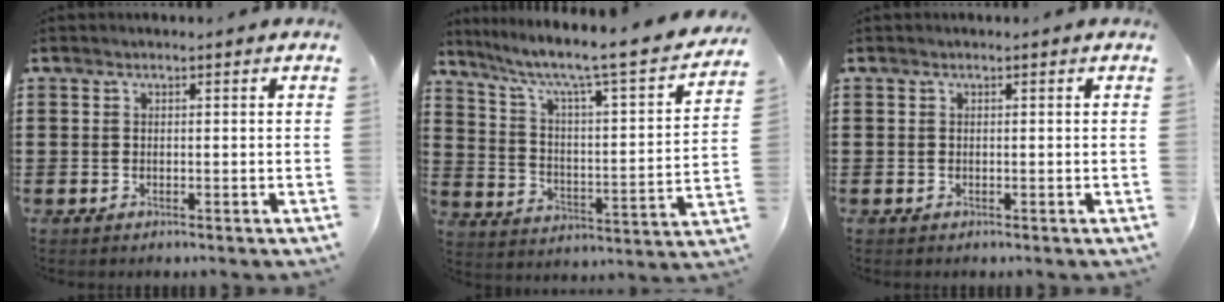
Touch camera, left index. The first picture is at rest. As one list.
[{"total": 5.6, "force": [4.3, 0.3, 3.6], "torque": [-0.093, -0.045, 0.059]}, {"total": 0.0}]